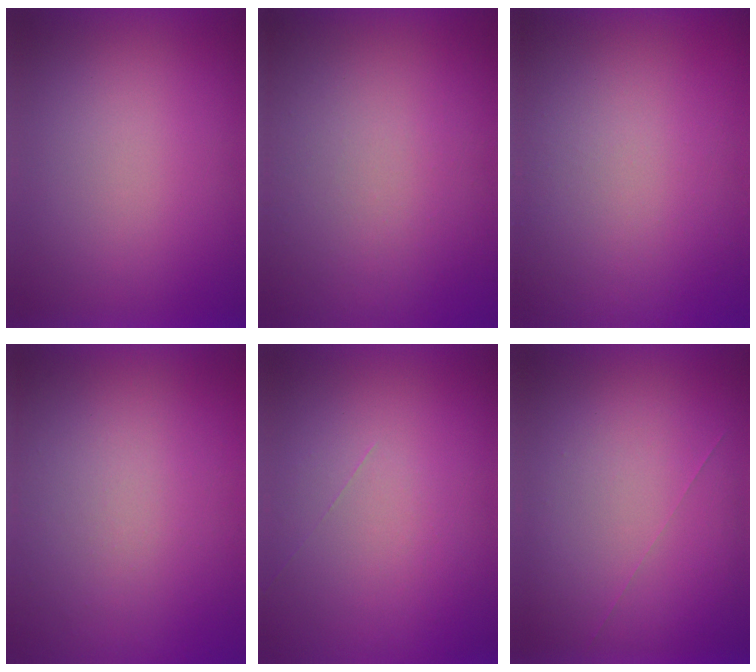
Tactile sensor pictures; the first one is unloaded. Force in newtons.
{"total": 7.1}
{"total": 5.1}
{"total": 8.3}
{"total": 1.1}
{"total": 1.0}